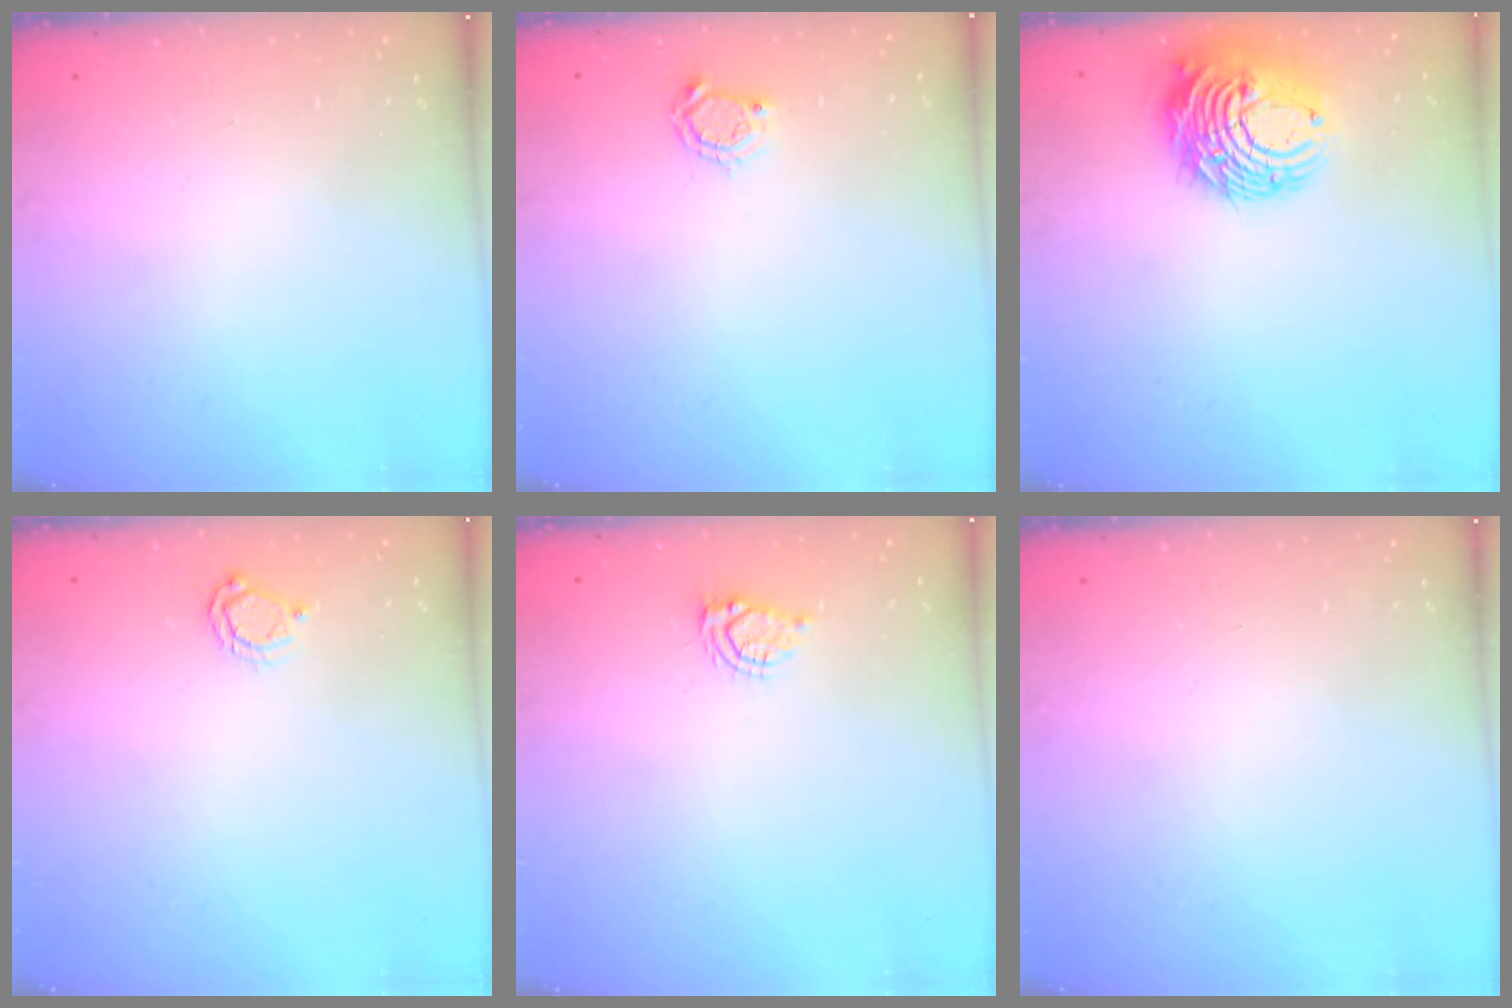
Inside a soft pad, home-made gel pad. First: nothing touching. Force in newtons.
{"total": 4.1, "press": 4.0, "slide": 0.4}
{"total": 11.9, "press": 11.8, "slide": 1.2}
{"total": 4.5, "press": 4.4, "slide": 0.6}
{"total": 4.4, "press": 4.4, "slide": 0.6}
{"total": 0.0}